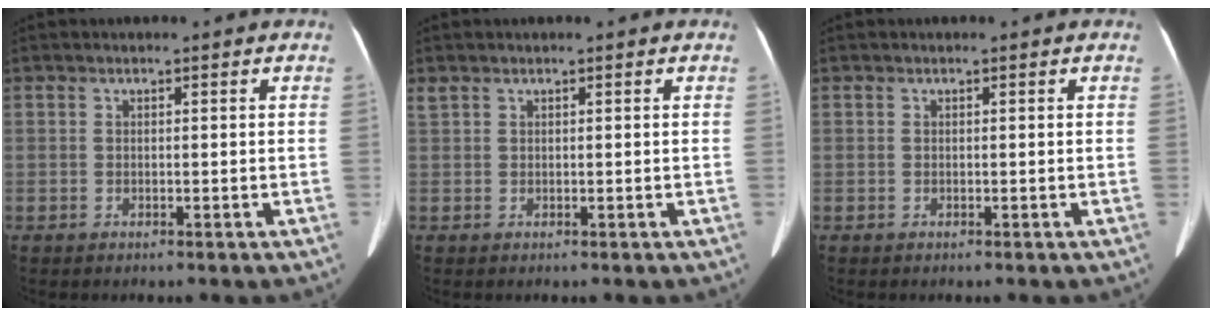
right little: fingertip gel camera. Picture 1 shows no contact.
{"total": 0.6, "force": [0.5, 0.2, 0.2], "torque": [-0.014, 0.014, 0.019]}
{"total": 0.0}